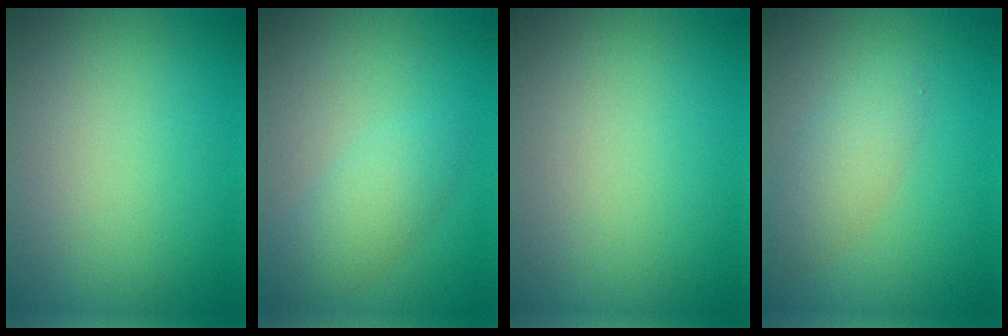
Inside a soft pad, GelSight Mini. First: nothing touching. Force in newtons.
{"total": 2.7, "press": 2.7, "slide": 0.1}
{"total": 0.0}
{"total": 2.8, "press": 2.8, "slide": 0.0}